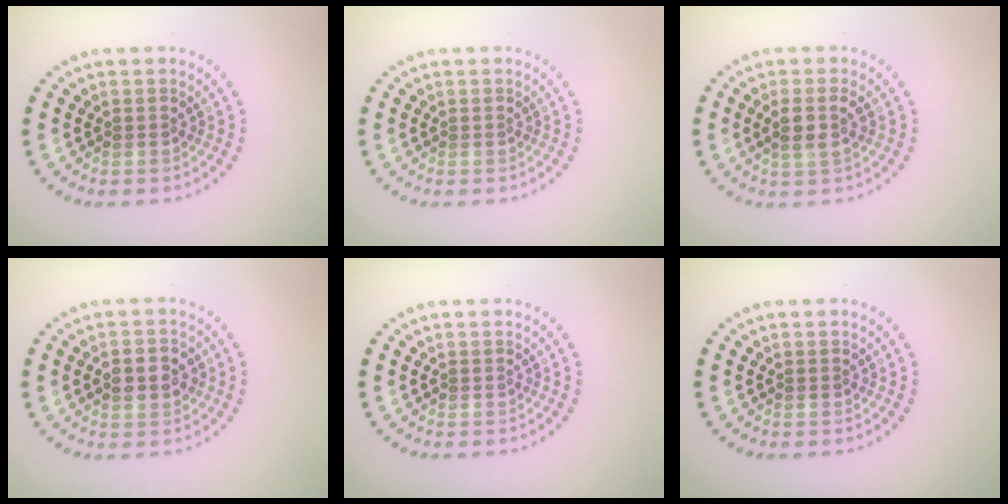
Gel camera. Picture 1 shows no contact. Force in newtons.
{"total": 0.0}
{"total": 2.2, "press": 1.9, "slide": 1.0}
{"total": 3.0, "press": 3.0, "slide": 0.3}
{"total": 0.0}
{"total": 0.0}